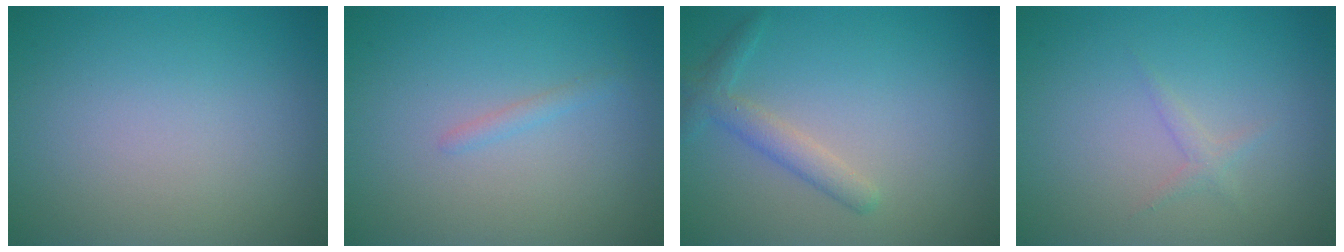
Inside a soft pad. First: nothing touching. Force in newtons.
{"total": 0.7, "press": 0.7, "slide": 0.0}
{"total": 2.2, "press": 2.2, "slide": 0.1}
{"total": 0.9, "press": 0.9, "slide": 0.0}